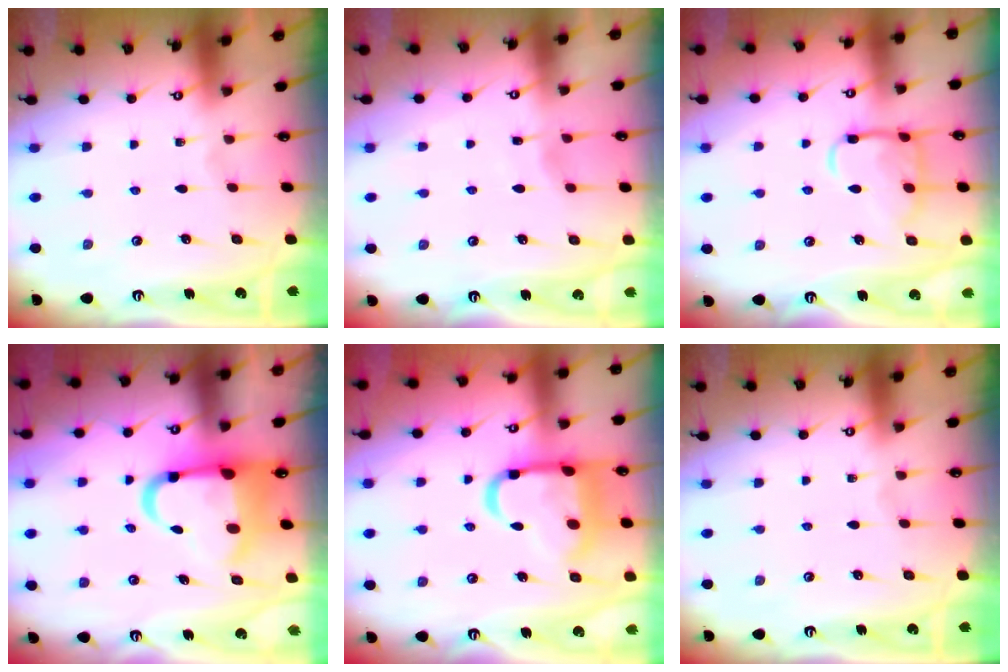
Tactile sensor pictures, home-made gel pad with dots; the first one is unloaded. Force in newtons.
{"total": 2.2, "press": 2.2, "slide": 0.2}
{"total": 13.8, "press": 13.8, "slide": 1.1}
{"total": 10.3, "press": 9.9, "slide": 3.0}
{"total": 16.5, "press": 16.4, "slide": 1.7}
{"total": 0.0}